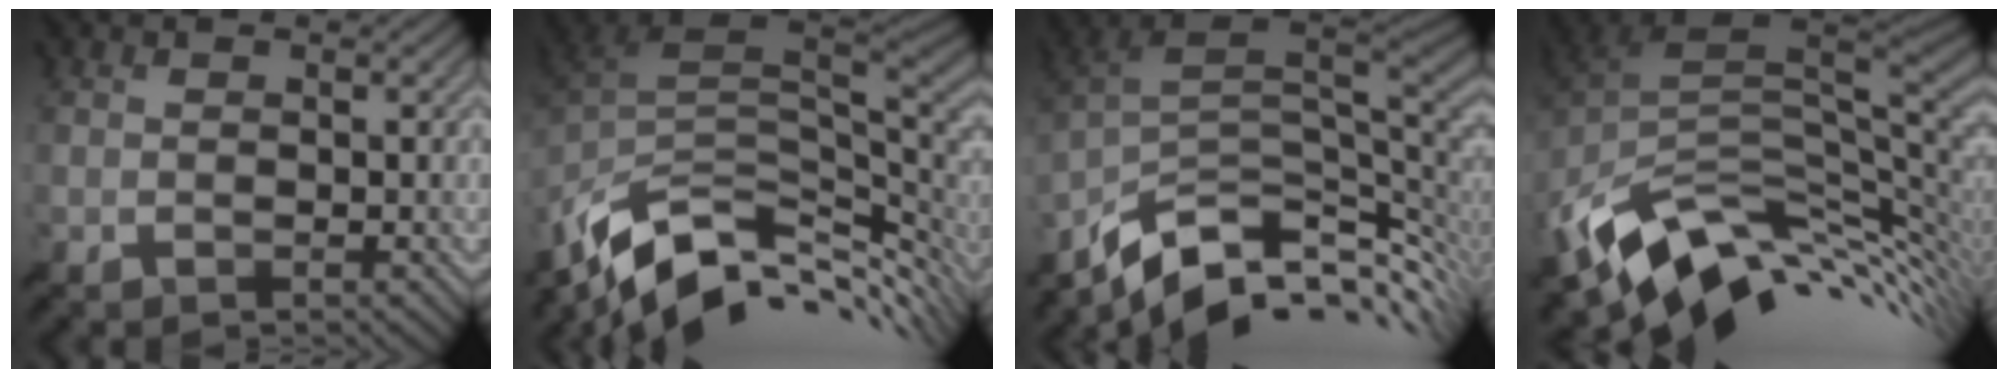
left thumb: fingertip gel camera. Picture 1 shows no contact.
{"total": 12.9, "force": [-4.8, 7.1, 9.6], "torque": [-0.217, -0.021, -0.079]}
{"total": 11.8, "force": [-5.8, 5.9, 8.3], "torque": [-0.185, -0.015, -0.093]}
{"total": 14.2, "force": [-2.9, 8.6, 10.9], "torque": [-0.236, -0.023, -0.039]}